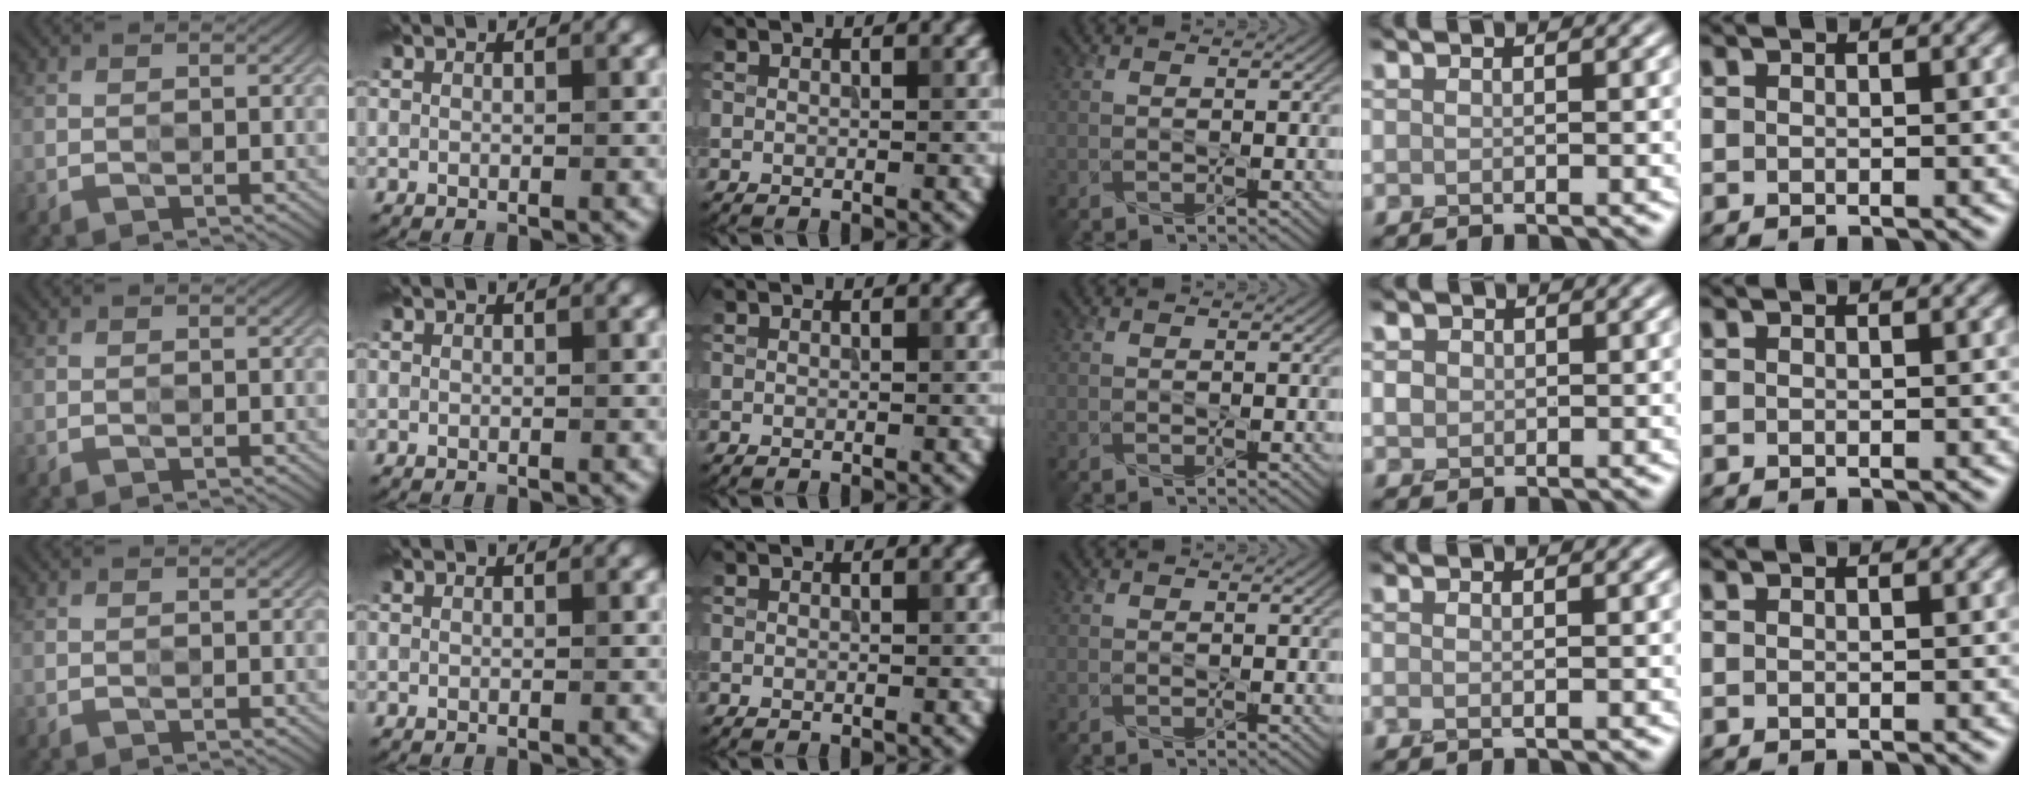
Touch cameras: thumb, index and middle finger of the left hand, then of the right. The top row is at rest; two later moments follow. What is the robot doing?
{"motion": "press", "object": "toy piano key"}